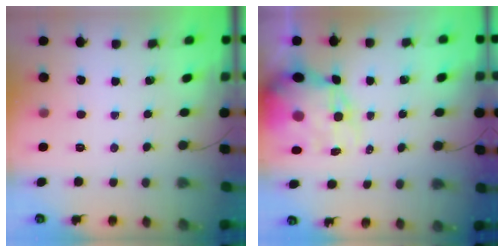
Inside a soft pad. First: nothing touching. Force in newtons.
{"total": 12.1, "press": 11.7, "slide": 3.0}